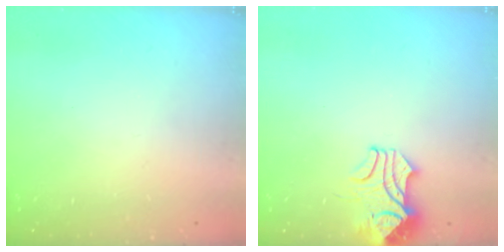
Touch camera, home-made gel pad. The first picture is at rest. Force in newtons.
{"total": 2.5, "press": 2.3, "slide": 1.0}